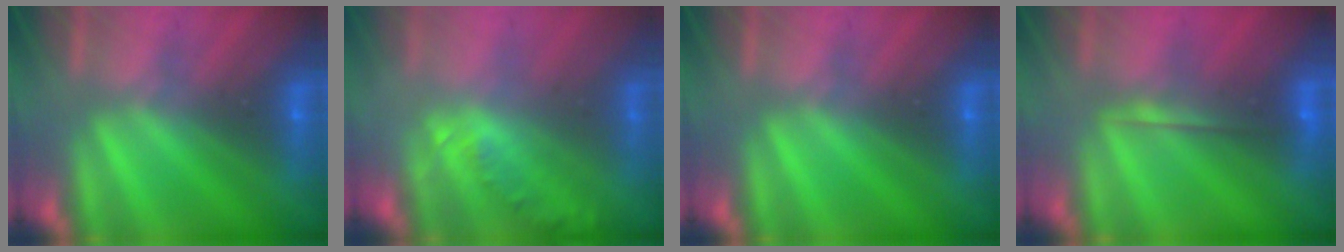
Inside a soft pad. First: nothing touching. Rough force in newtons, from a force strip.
{"total": 1.8}
{"total": 0.0}
{"total": 2.0}